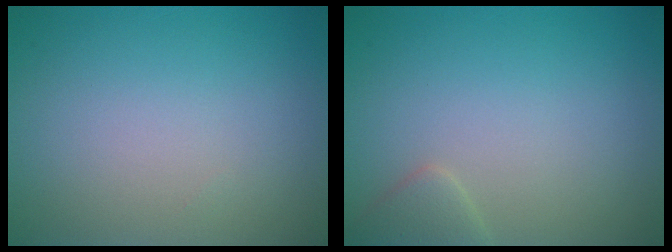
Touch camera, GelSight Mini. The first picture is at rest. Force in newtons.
{"total": 1.5, "press": 1.5, "slide": 0.1}